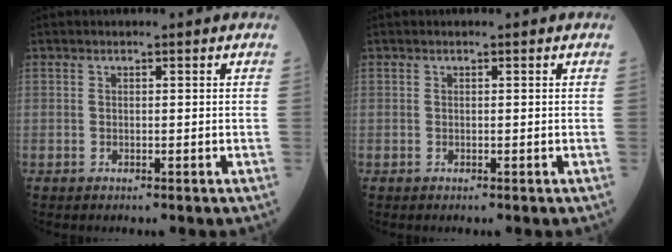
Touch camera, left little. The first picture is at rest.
{"total": 0.0}